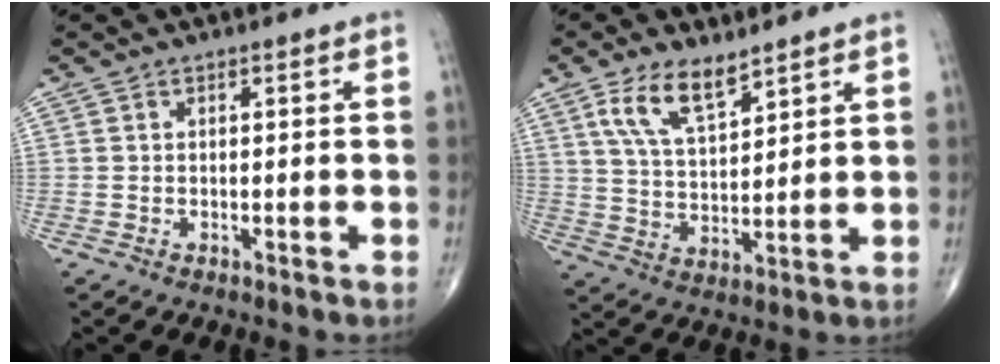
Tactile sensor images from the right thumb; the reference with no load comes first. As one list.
[{"total": 9.4, "force": [5.8, 3.8, 6.4], "torque": [-0.110, -0.028, 0.118]}]